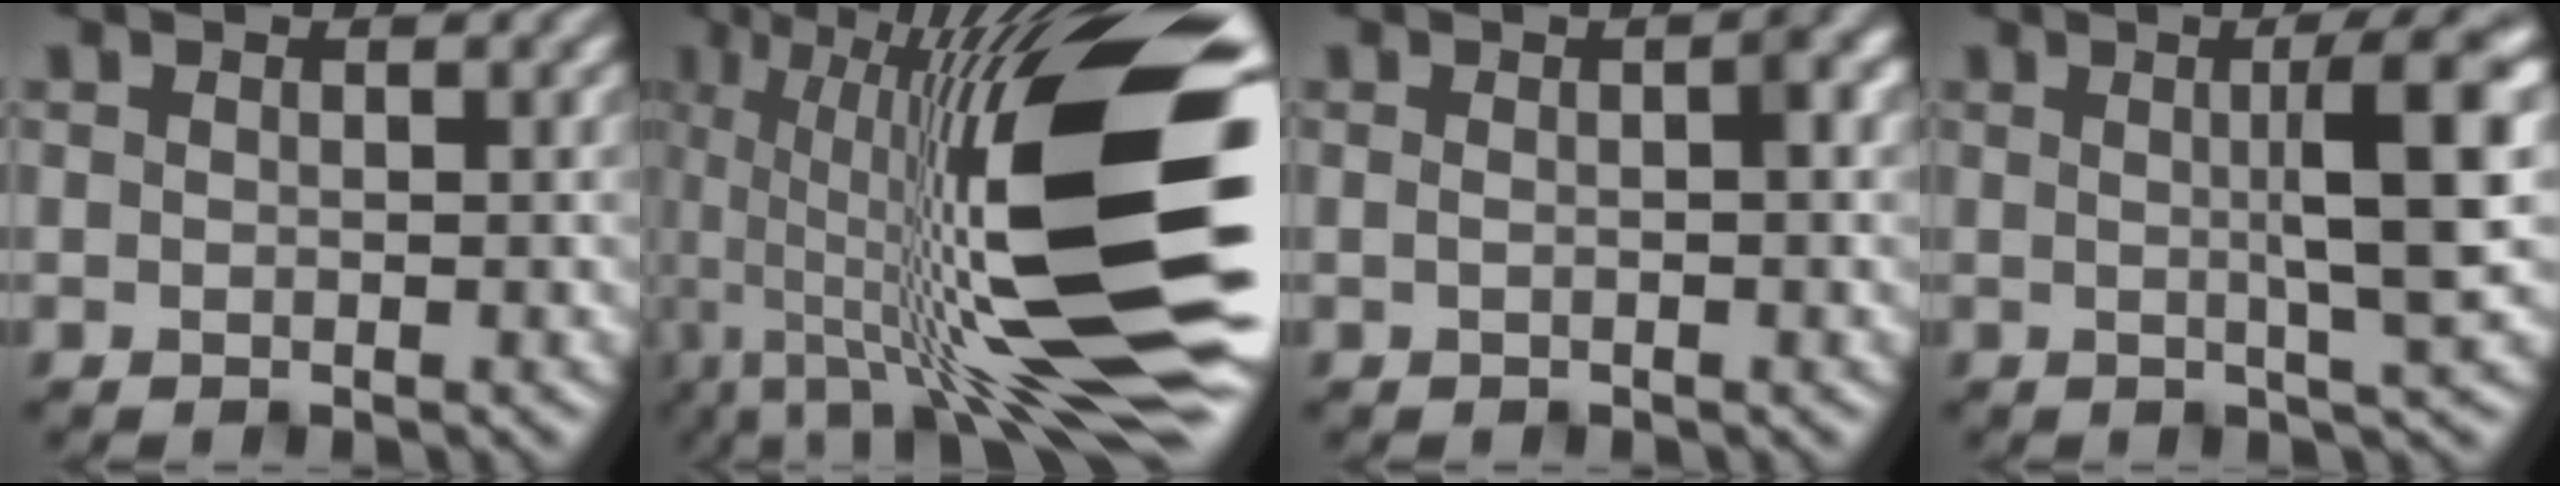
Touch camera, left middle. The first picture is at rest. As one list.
[{"total": 19.9, "force": [0.8, 6.4, 18.8], "torque": [-0.309, 0.018, 0.009]}, {"total": 2.1, "force": [0.1, 0.4, 2.1], "torque": [-0.032, 0.007, 0.000]}, {"total": 6.6, "force": [0.9, 0.9, 6.5], "torque": [-0.087, 0.011, 0.014]}]